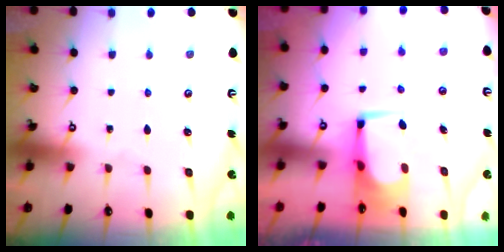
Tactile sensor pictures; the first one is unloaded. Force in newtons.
{"total": 1.6, "press": 1.5, "slide": 0.2}